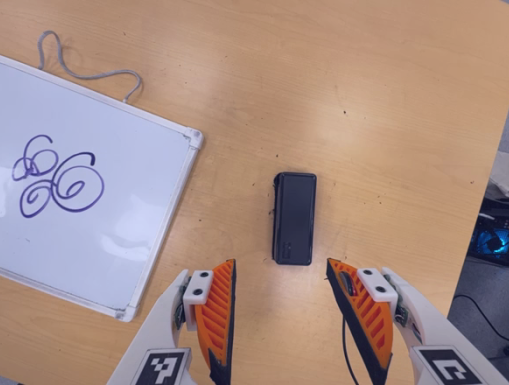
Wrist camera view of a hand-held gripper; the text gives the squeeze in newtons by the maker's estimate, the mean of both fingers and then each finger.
{"total": 0.0}